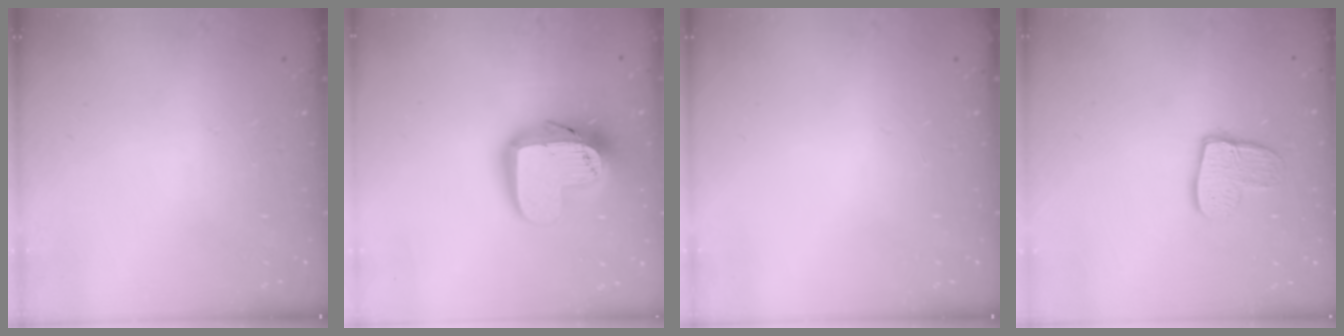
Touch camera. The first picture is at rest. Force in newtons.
{"total": 18.0, "press": 17.9, "slide": 1.2}
{"total": 0.0}
{"total": 10.9, "press": 10.8, "slide": 0.9}